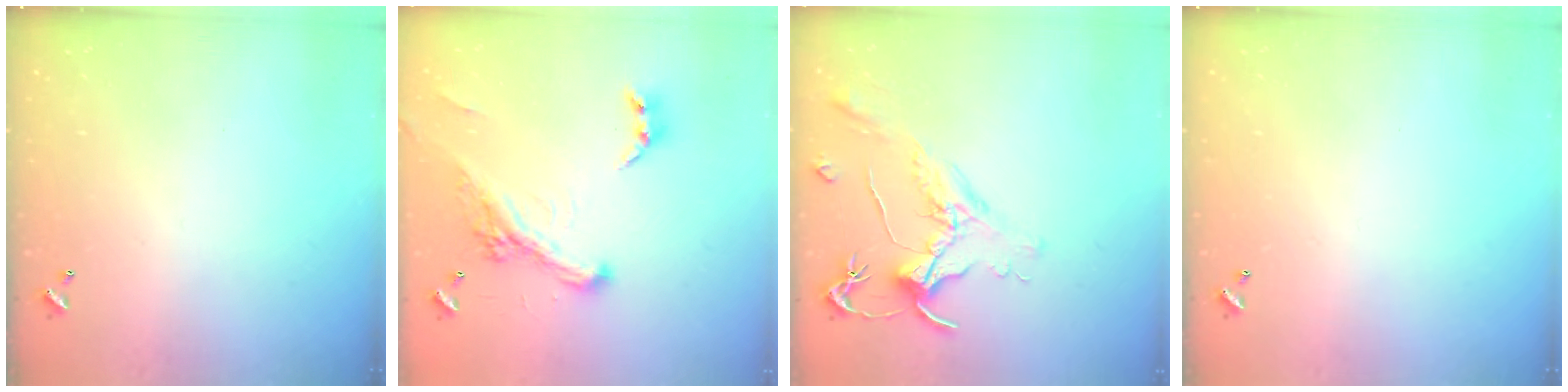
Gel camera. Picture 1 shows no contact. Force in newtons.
{"total": 4.6, "press": 4.4, "slide": 1.4}
{"total": 1.6, "press": 1.5, "slide": 0.7}
{"total": 0.0}